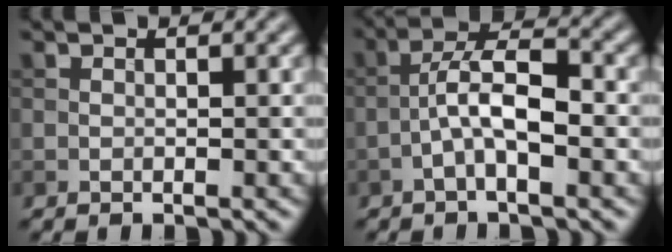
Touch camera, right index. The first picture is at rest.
{"total": 4.9, "force": [-1.5, 1.6, 4.4], "torque": [-0.081, 0.016, -0.032]}